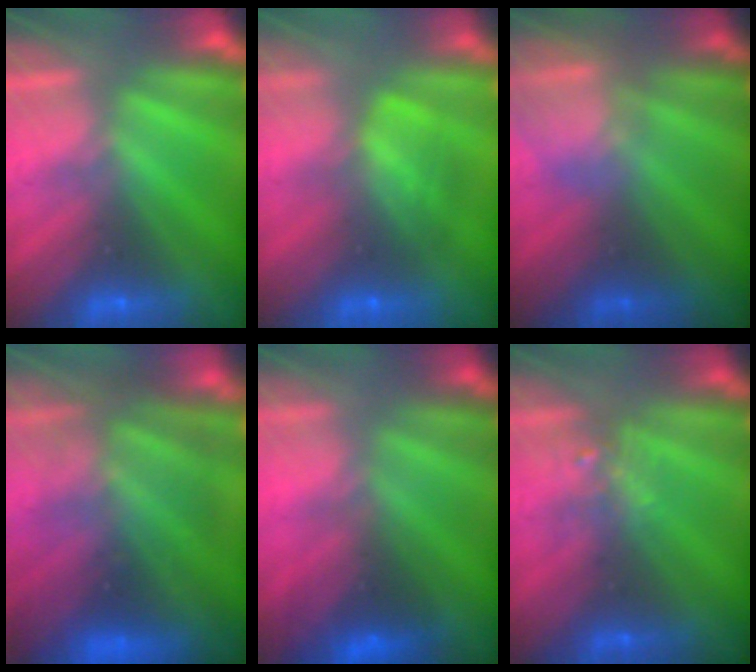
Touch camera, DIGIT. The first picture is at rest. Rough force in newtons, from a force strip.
{"total": 5.6}
{"total": 4.8}
{"total": 7.8}
{"total": 2.3}
{"total": 2.3}